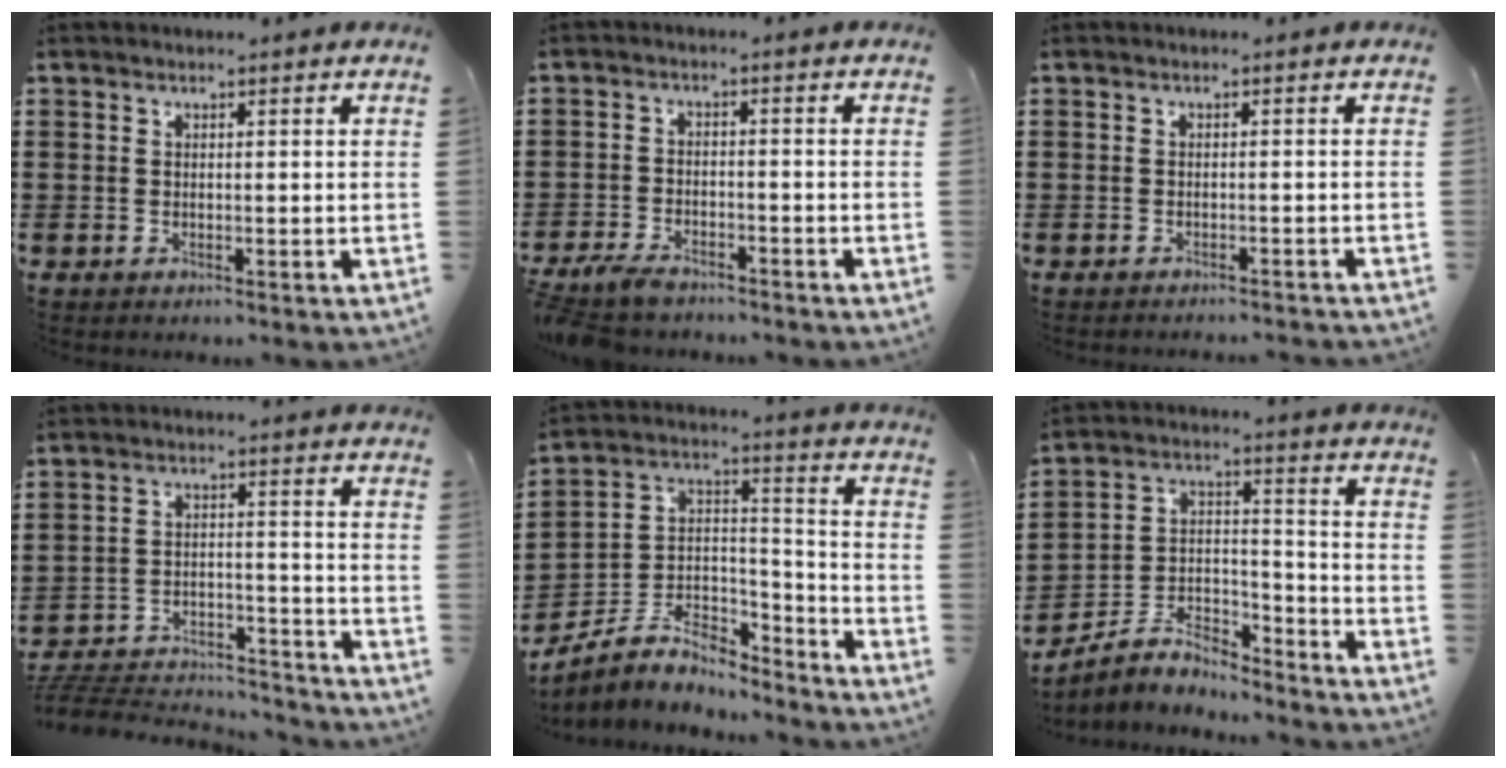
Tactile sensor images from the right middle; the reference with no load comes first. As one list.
[{"total": 3.6, "force": [-3.4, 0.9, 1.0], "torque": [-0.041, -0.002, -0.075]}, {"total": 0.9, "force": [-0.8, -0.2, 0.1], "torque": [-0.006, -0.002, -0.017]}, {"total": 6.0, "force": [-5.9, 0.8, 1.1], "torque": [-0.029, 0.001, -0.120]}, {"total": 6.2, "force": [-5.3, 2.9, 1.4], "torque": [-0.042, -0.001, -0.107]}, {"total": 6.9, "force": [-6.4, 1.9, 1.8], "torque": [-0.046, 0.007, -0.128]}]